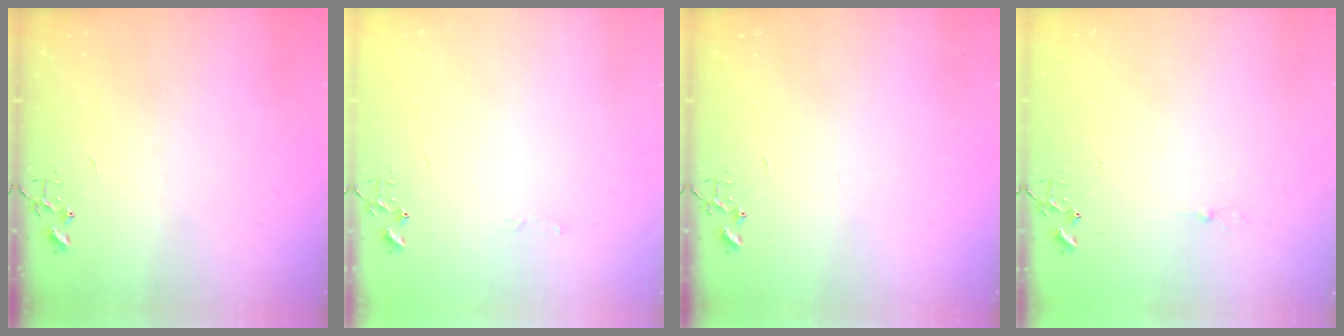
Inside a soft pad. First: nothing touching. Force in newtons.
{"total": 2.5, "press": 2.5, "slide": 0.4}
{"total": 0.0}
{"total": 3.6, "press": 3.6, "slide": 0.5}